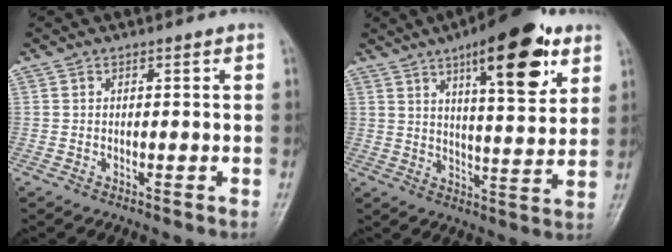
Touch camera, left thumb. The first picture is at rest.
{"total": 17.3, "force": [9.0, 5.6, 13.6], "torque": [-0.166, -0.035, 0.133]}